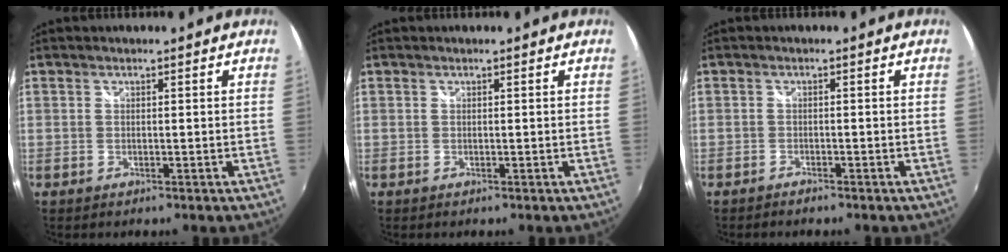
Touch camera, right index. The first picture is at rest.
{"total": 0.0}
{"total": 1.4, "force": [-1.4, 0.3, 0.2], "torque": [-0.012, -0.004, -0.026]}